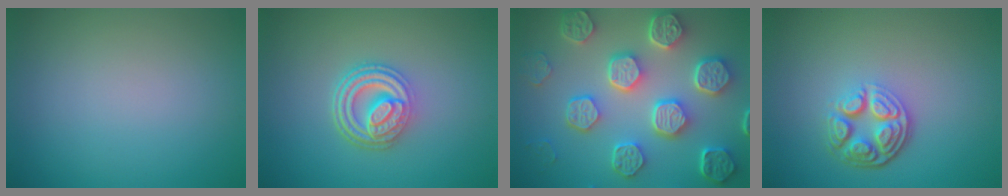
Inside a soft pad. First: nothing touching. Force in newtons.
{"total": 4.8, "press": 3.7, "slide": 3.0}
{"total": 8.6, "press": 6.6, "slide": 5.5}
{"total": 4.5, "press": 3.4, "slide": 3.0}